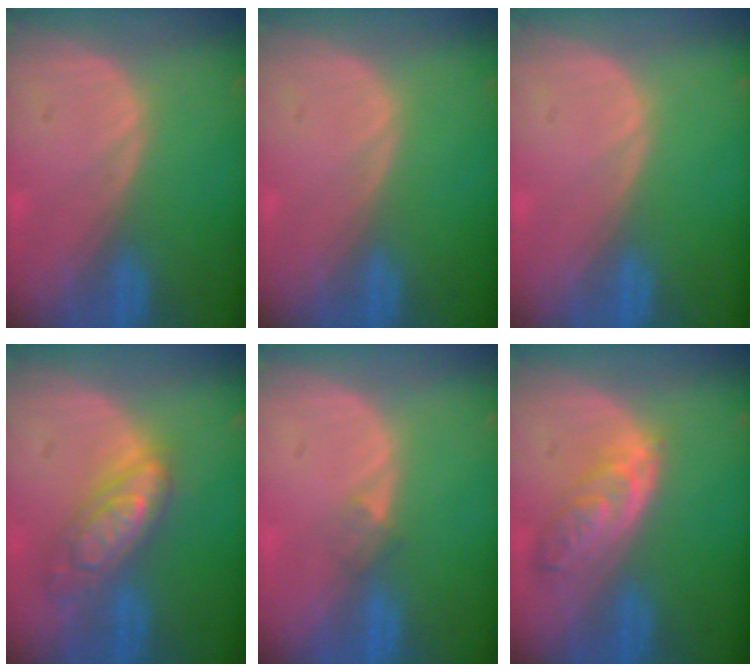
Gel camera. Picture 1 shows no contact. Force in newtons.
{"total": 0.0}
{"total": 0.0}
{"total": 7.3, "press": 7.3, "slide": 0.5}
{"total": 1.5, "press": 1.2, "slide": 1.0}
{"total": 5.5, "press": 5.4, "slide": 0.7}